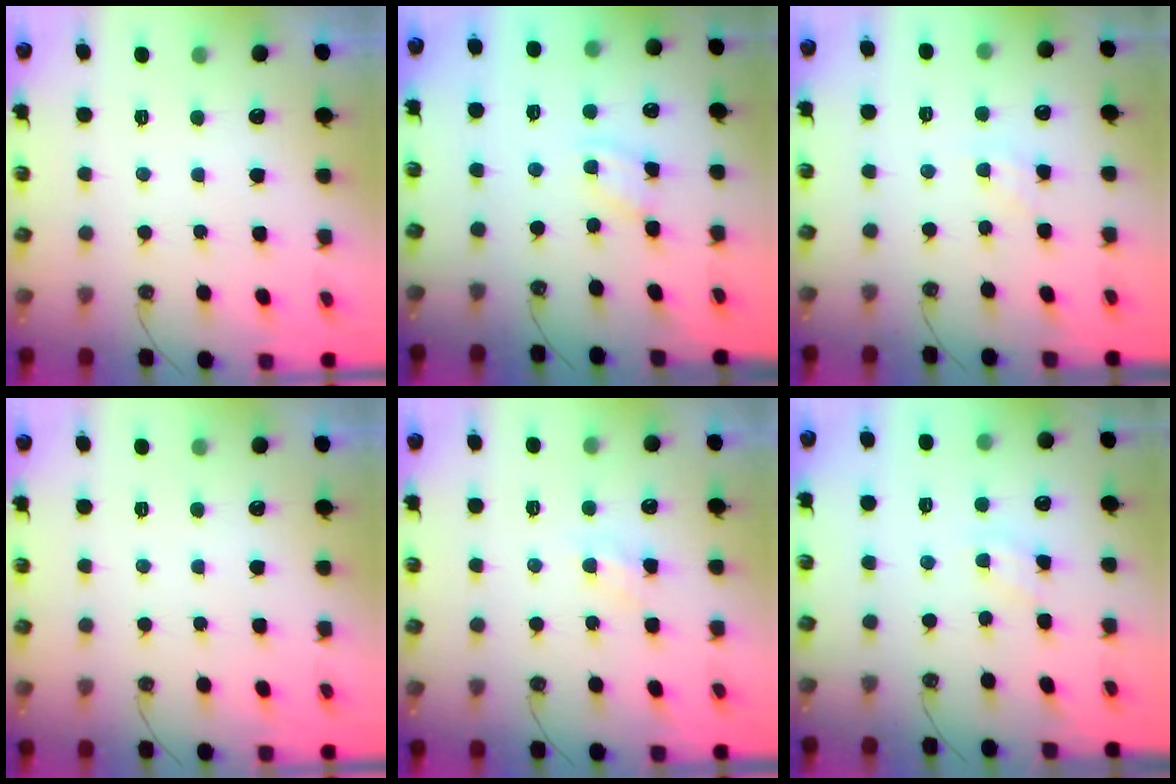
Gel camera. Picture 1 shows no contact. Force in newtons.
{"total": 1.9, "press": 1.8, "slide": 0.3}
{"total": 2.1, "press": 2.1, "slide": 0.4}
{"total": 0.0}
{"total": 3.8, "press": 3.8, "slide": 0.5}
{"total": 2.4, "press": 2.3, "slide": 0.4}